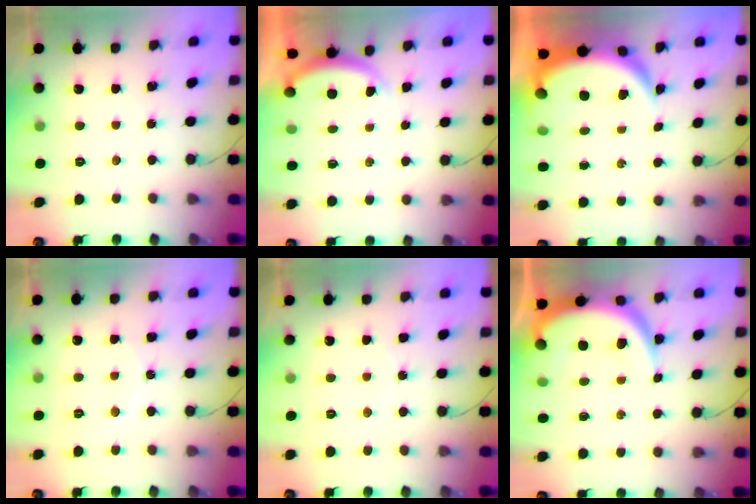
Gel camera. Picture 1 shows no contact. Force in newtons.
{"total": 3.2, "press": 3.2, "slide": 0.6}
{"total": 7.7, "press": 7.7, "slide": 0.7}
{"total": 6.3, "press": 6.3, "slide": 0.6}
{"total": 5.3, "press": 5.3, "slide": 0.5}
{"total": 9.7, "press": 9.7, "slide": 0.7}